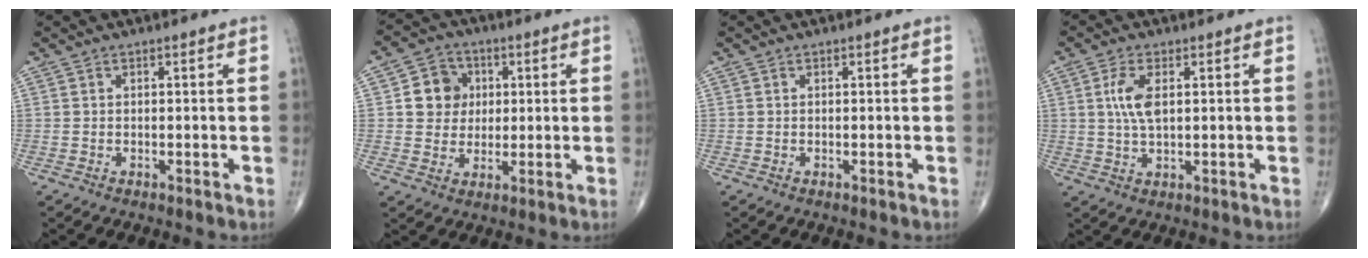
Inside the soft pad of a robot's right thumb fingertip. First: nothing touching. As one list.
[{"total": 8.1, "force": [1.5, 7.3, 3.2], "torque": [-0.016, 0.000, 0.021]}, {"total": 0.0}, {"total": 5.6, "force": [1.2, 2.5, 4.8], "torque": [-0.105, -0.002, 0.024]}]